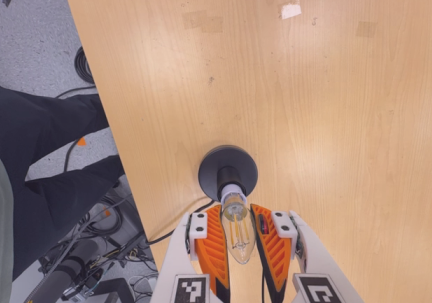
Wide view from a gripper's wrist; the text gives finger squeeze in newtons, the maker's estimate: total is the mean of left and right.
{"total": 19.5, "left": 19.6, "right": 19.4}